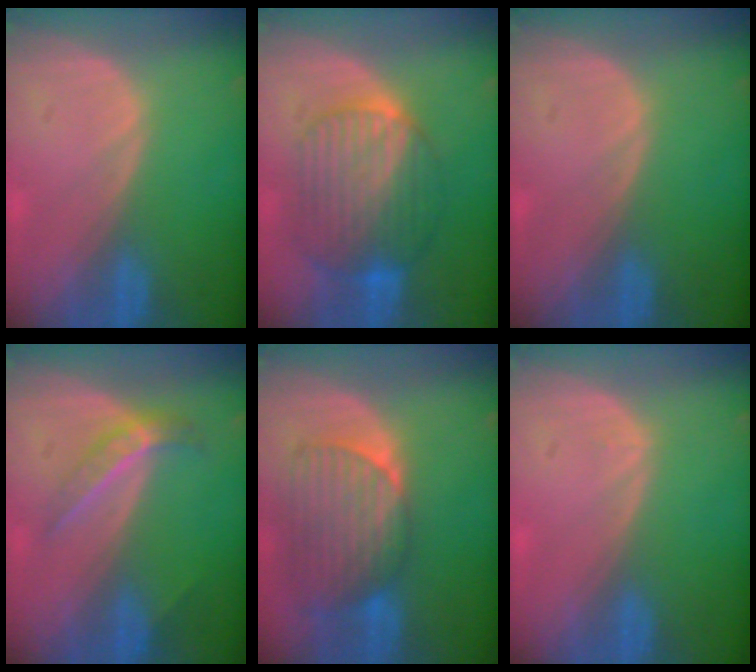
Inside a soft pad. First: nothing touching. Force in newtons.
{"total": 9.7, "press": 9.7, "slide": 1.0}
{"total": 0.0}
{"total": 4.5, "press": 4.0, "slide": 2.2}
{"total": 9.4, "press": 8.3, "slide": 4.2}
{"total": 0.5, "press": 0.2, "slide": 0.5}